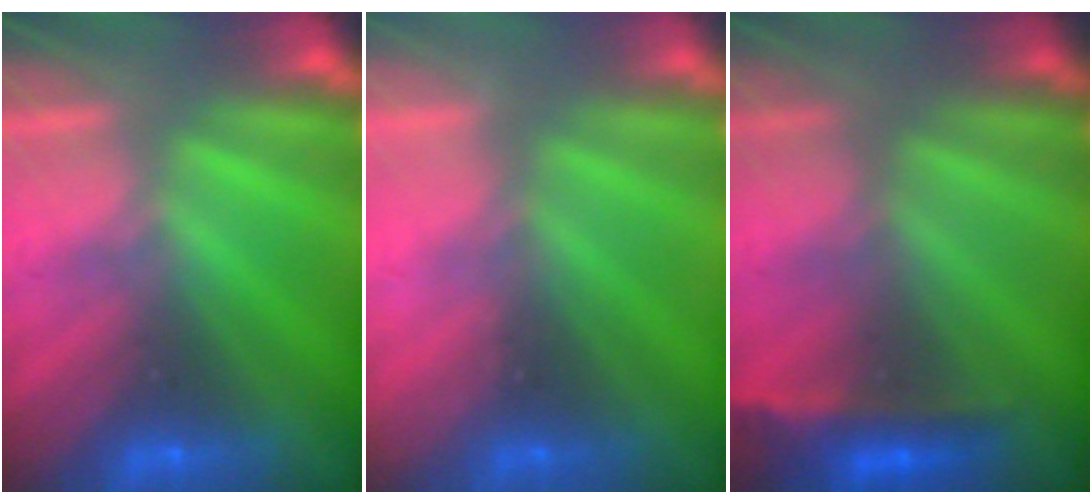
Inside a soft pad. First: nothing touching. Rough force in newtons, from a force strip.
{"total": 2.4}
{"total": 2.4}